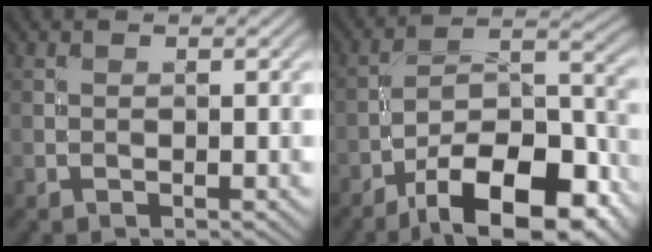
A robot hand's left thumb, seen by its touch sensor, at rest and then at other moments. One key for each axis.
{"total": 16.3, "fx": -10.4, "fy": 6.4, "fz": 10.8, "tx": -0.177, "ty": -0.008, "tz": -0.170}